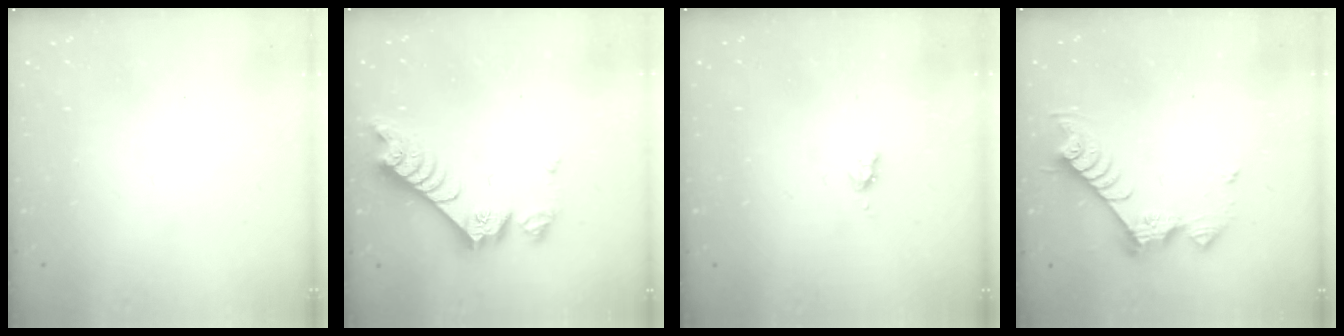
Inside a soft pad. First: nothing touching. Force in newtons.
{"total": 8.4, "press": 8.4, "slide": 1.0}
{"total": 3.0, "press": 3.0, "slide": 0.5}
{"total": 9.6, "press": 9.6, "slide": 0.7}